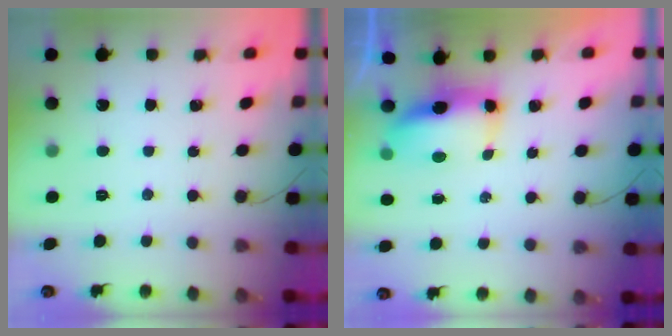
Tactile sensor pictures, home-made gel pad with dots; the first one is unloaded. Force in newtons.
{"total": 7.2, "press": 7.2, "slide": 0.5}